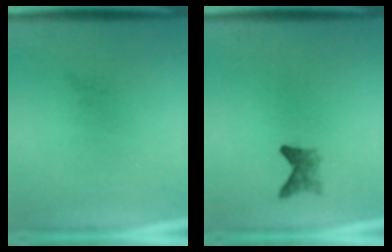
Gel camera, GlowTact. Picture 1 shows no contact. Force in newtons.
{"total": 2.1}